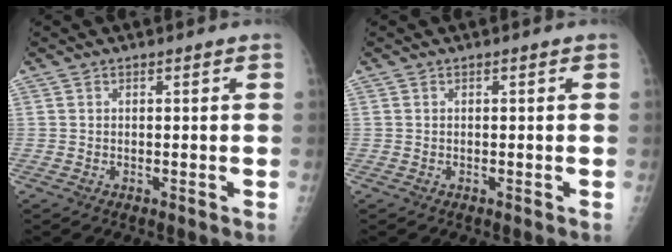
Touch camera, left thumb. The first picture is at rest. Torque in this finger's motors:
{"motor_torque": [0.06, -0.06, 0.01, 0.00, 0.00]}